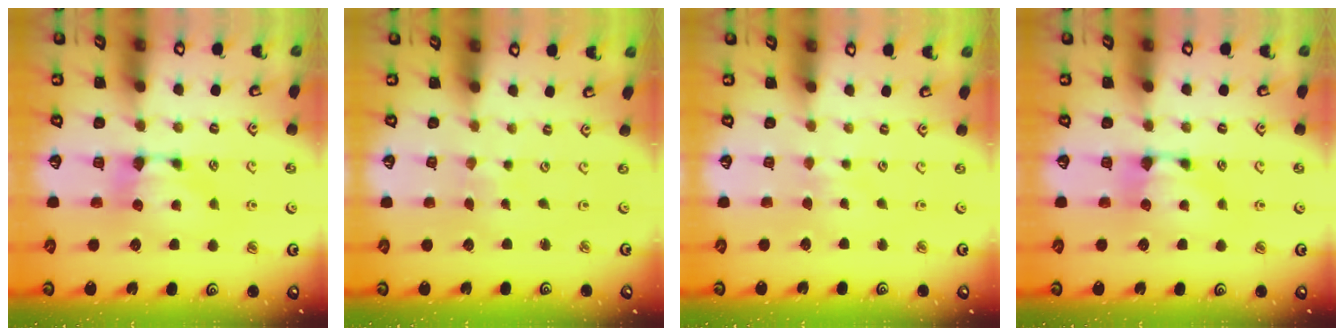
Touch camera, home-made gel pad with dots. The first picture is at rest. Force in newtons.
{"total": 5.3, "press": 5.2, "slide": 0.2}
{"total": 2.3, "press": 2.3, "slide": 0.3}
{"total": 0.6, "press": 0.1, "slide": 0.6}